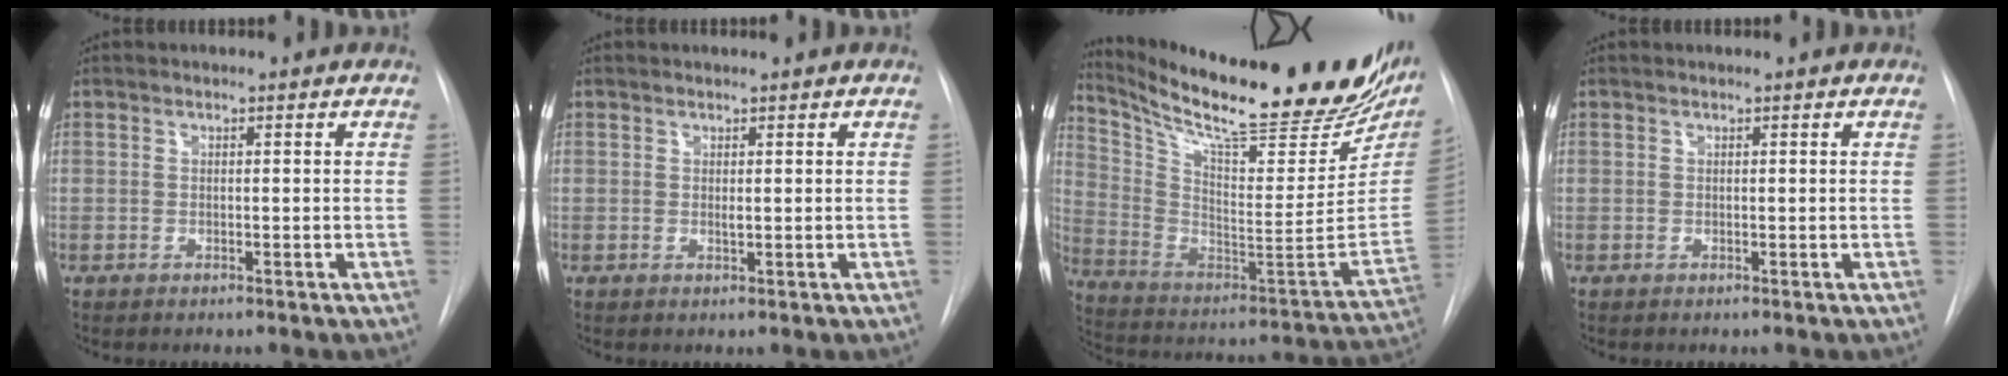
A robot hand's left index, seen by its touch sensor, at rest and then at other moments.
{"total": 0.5, "force": [0.1, 0.1, 0.5], "torque": [-0.011, -0.005, 0.002]}
{"total": 31.1, "force": [25.1, 5.8, 17.5], "torque": [-0.282, -0.064, 0.356]}
{"total": 0.0}